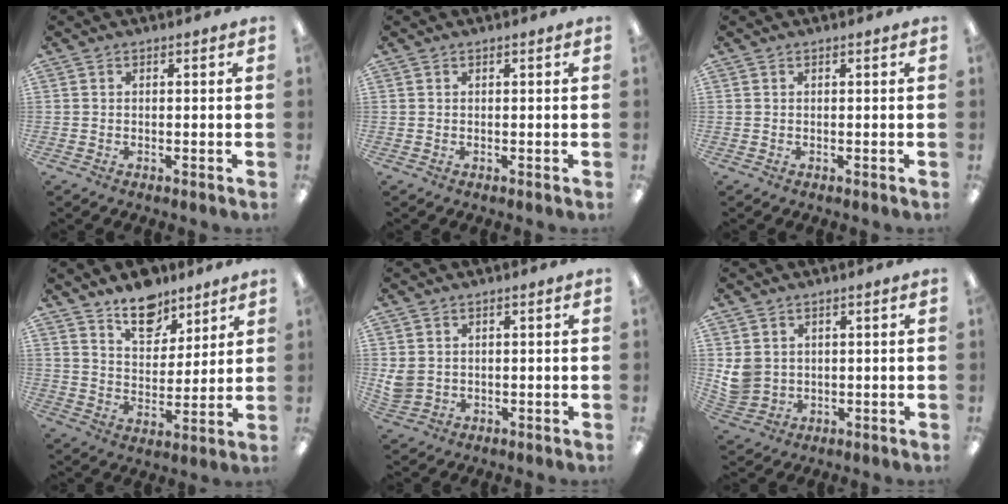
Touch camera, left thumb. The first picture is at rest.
{"total": 0.0}
{"total": 0.0}
{"total": 11.6, "force": [9.2, 5.8, 3.9], "torque": [-0.045, -0.061, 0.168]}
{"total": 3.2, "force": [1.1, 2.7, 1.4], "torque": [-0.029, 0.002, 0.025]}
{"total": 5.0, "force": [1.8, 4.4, 1.6], "torque": [-0.039, -0.004, 0.037]}